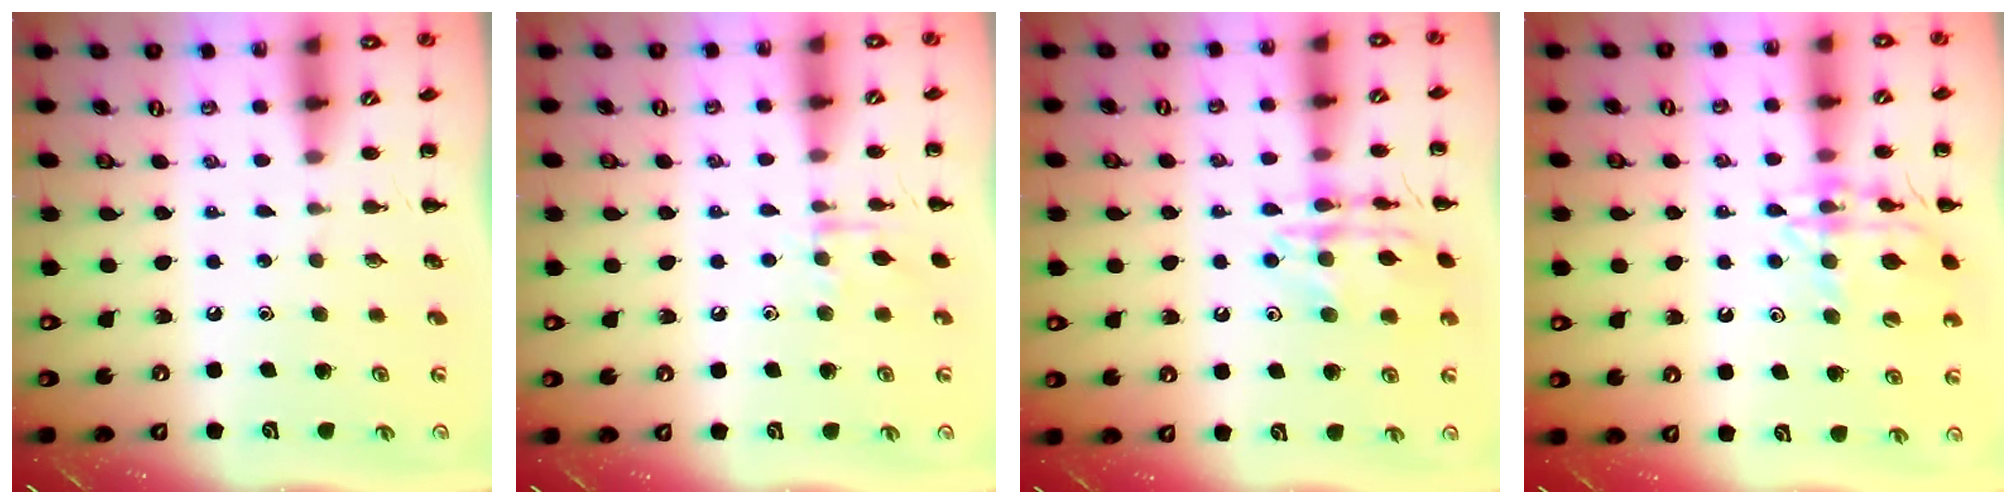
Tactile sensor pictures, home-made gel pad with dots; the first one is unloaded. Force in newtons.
{"total": 6.9, "press": 6.9, "slide": 1.0}
{"total": 15.2, "press": 15.2, "slide": 0.8}
{"total": 16.4, "press": 16.3, "slide": 2.0}